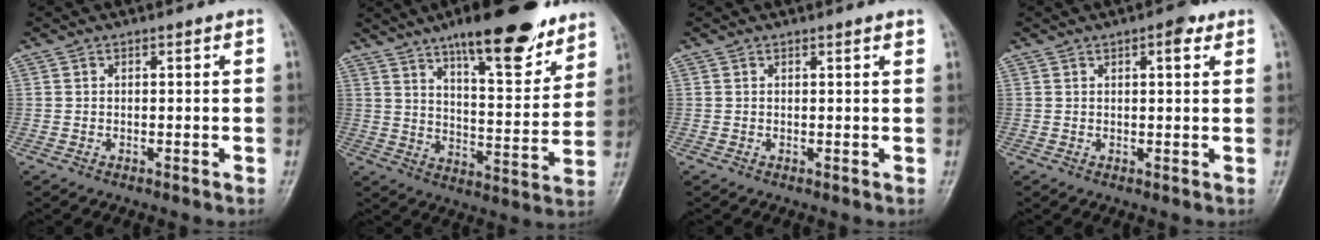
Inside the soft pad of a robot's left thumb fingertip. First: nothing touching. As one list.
[{"total": 19.2, "force": [13.3, 5.6, 12.7], "torque": [-0.143, -0.065, 0.204]}, {"total": 0.9, "force": [0.7, 0.0, 0.6], "torque": [-0.005, 0.000, 0.008]}, {"total": 3.0, "force": [1.6, 1.2, 2.3], "torque": [-0.021, -0.001, 0.016]}]